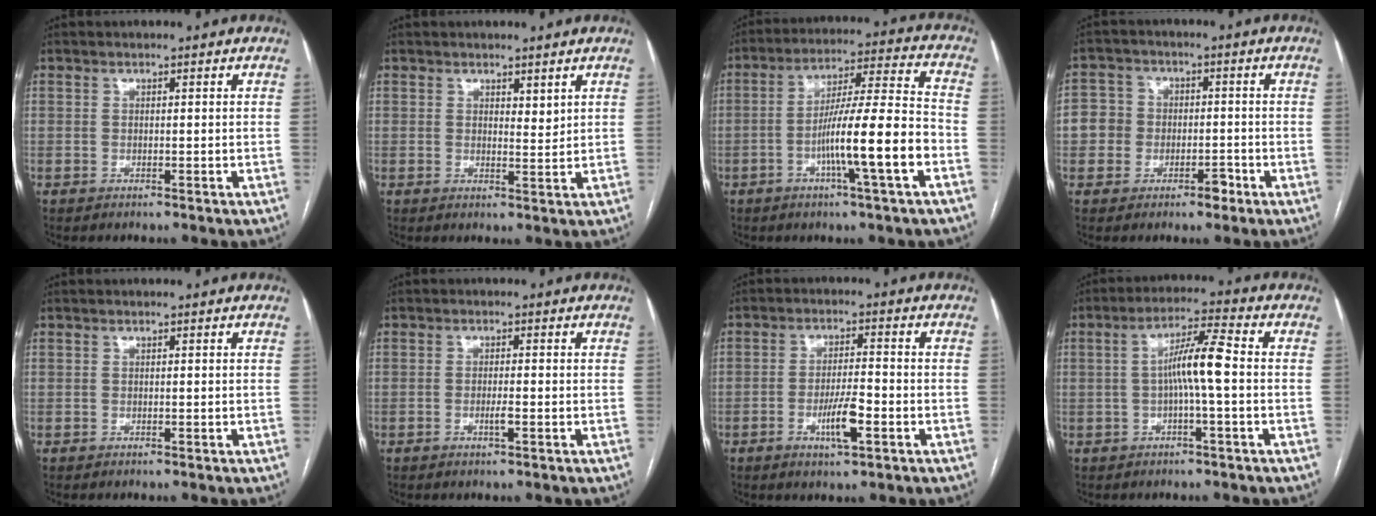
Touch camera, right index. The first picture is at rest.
{"total": 1.9, "force": [1.3, 0.7, 1.2], "torque": [-0.015, -0.010, 0.024]}
{"total": 13.8, "force": [-4.6, -0.3, 13.0], "torque": [-0.220, 0.007, -0.080]}
{"total": 5.7, "force": [-1.8, 4.9, 2.3], "torque": [-0.031, 0.024, -0.027]}
{"total": 0.0}
{"total": 1.9, "force": [-0.7, 0.1, 1.8], "torque": [-0.034, -0.002, -0.013]}
{"total": 6.0, "force": [-2.4, 1.0, 5.4], "torque": [-0.100, -0.004, -0.040]}
{"total": 7.0, "force": [-0.4, 0.0, 7.0], "torque": [-0.126, 0.015, -0.009]}